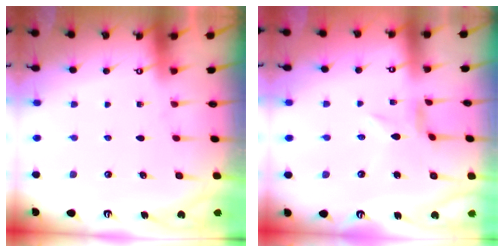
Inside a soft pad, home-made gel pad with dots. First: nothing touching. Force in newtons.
{"total": 0.7, "press": 0.7, "slide": 0.2}